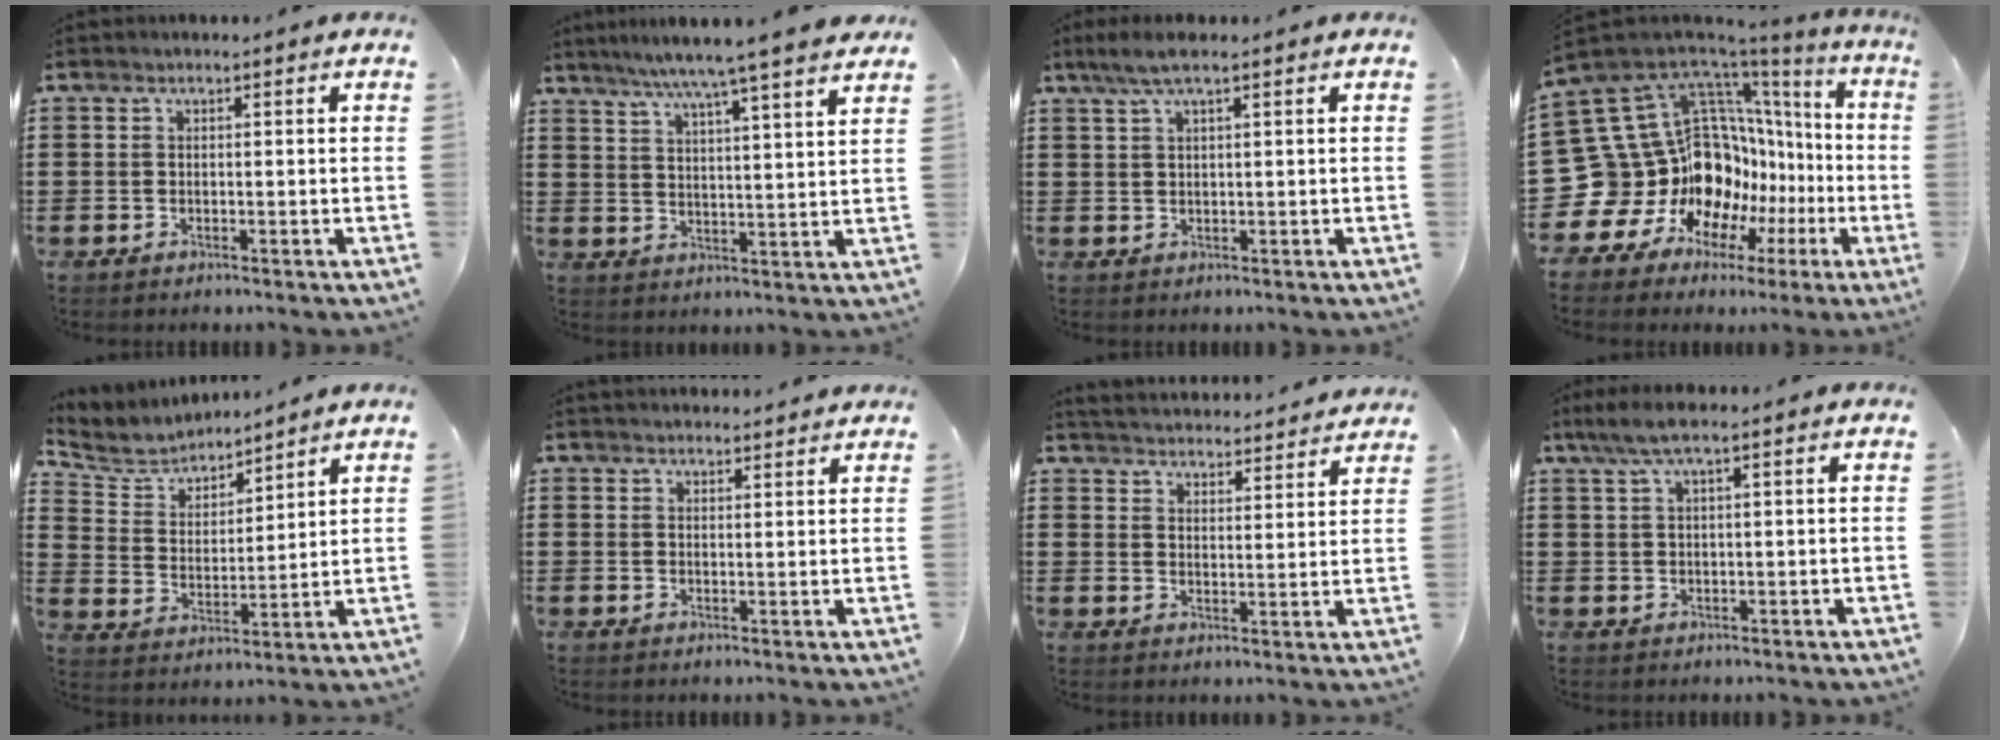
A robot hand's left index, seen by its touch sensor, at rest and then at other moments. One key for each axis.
{"total": 6.7, "fx": 5.6, "fy": -1.2, "fz": 3.5, "tx": -0.086, "ty": -0.028, "tz": 0.094}
{"total": 3.4, "fx": 1.8, "fy": 0.5, "fz": 2.8, "tx": -0.063, "ty": 0.000, "tz": 0.030}
{"total": 17.7, "fx": -2.1, "fy": 15.0, "fz": 9.0, "tx": -0.239, "ty": -0.052, "tz": 0.020}
{"total": 5.3, "fx": 5.0, "fy": 1.7, "fz": 0.6, "tx": -0.045, "ty": -0.026, "tz": 0.084}
{"total": 1.9, "fx": 1.9, "fy": 0.2, "fz": -0.1, "tx": -0.003, "ty": -0.001, "tz": 0.038}
{"total": 4.0, "fx": 4.0, "fy": -0.1, "fz": -0.1, "tx": -0.016, "ty": -0.027, "tz": 0.069}
{"total": 3.7, "fx": 1.9, "fy": 0.5, "fz": 3.1, "tx": -0.069, "ty": 0.000, "tz": 0.031}